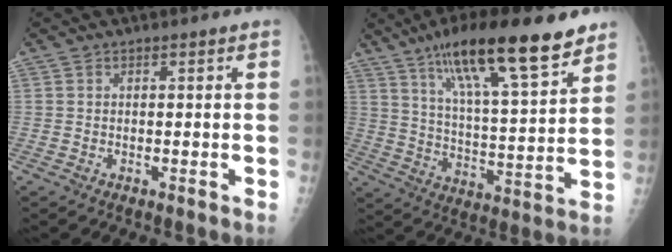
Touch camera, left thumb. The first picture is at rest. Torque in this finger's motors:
{"motor_torque": [1.24, 1.27, 1.45, -1.33, 0.19]}